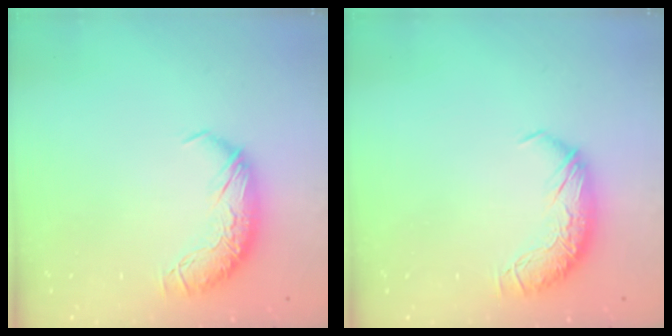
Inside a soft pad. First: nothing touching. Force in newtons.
{"total": 0.0}